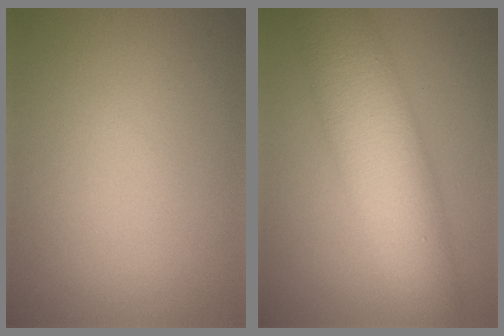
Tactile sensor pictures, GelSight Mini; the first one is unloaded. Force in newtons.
{"total": 8.3, "press": 8.3, "slide": 0.2}